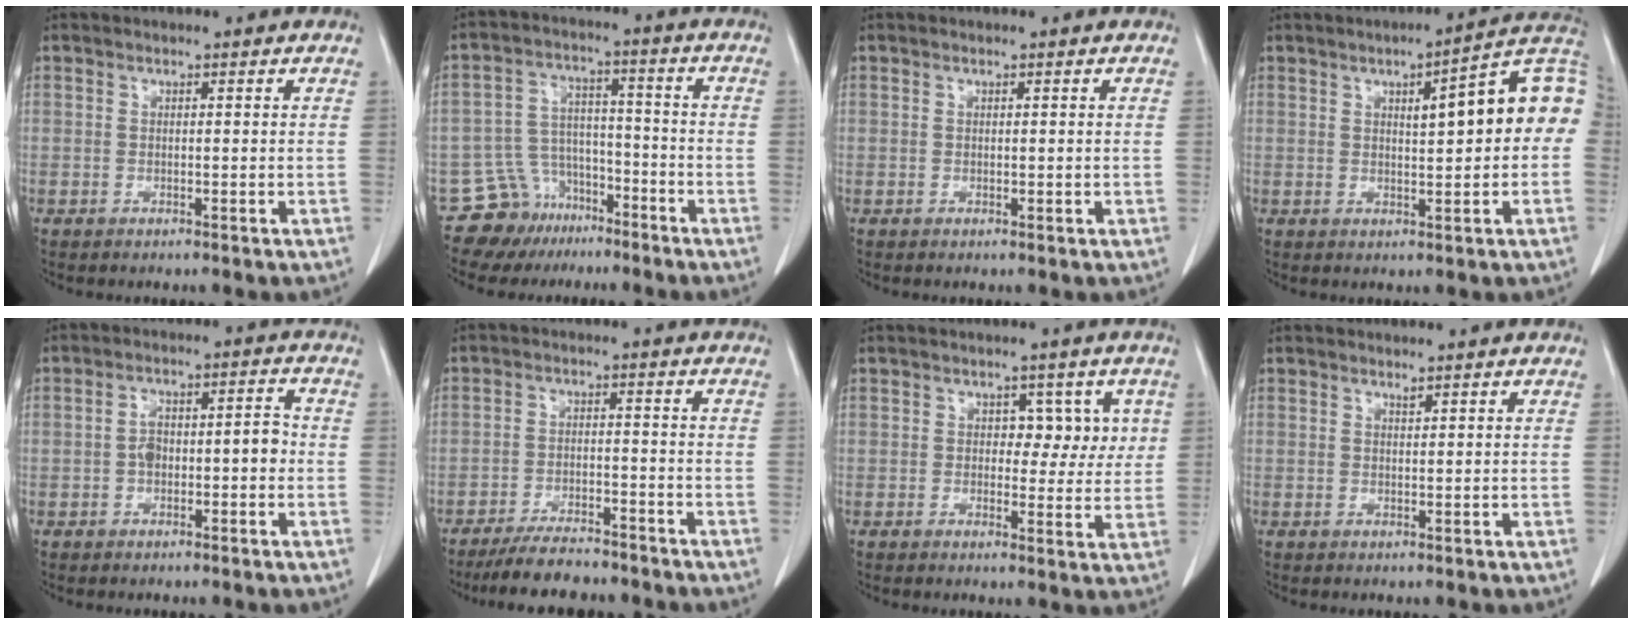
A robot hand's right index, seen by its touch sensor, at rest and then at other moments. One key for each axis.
{"total": 8.6, "fx": -6.3, "fy": 5.8, "fz": 0.1, "tx": -0.001, "ty": 0.046, "tz": -0.102}
{"total": 0.6, "fx": 0.1, "fy": 0.3, "fz": 0.5, "tx": -0.009, "ty": -0.002, "tz": 0.005}
{"total": 12.0, "fx": 1.7, "fy": 2.4, "fz": 11.6, "tx": -0.152, "ty": 0.037, "tz": 0.019}
{"total": 5.9, "fx": -0.9, "fy": 2.5, "fz": 5.3, "tx": -0.091, "ty": 0.030, "tz": -0.014}
{"total": 9.7, "fx": -8.7, "fy": 1.8, "fz": 3.8, "tx": -0.060, "ty": -0.012, "tz": -0.141}
{"total": 4.7, "fx": 1.3, "fy": 3.1, "fz": 3.3, "tx": -0.025, "ty": 0.012, "tz": 0.018}
{"total": 0.5, "fx": 0.5, "fy": 0.0, "fz": 0.2, "tx": -0.009, "ty": -0.005, "tz": 0.010}